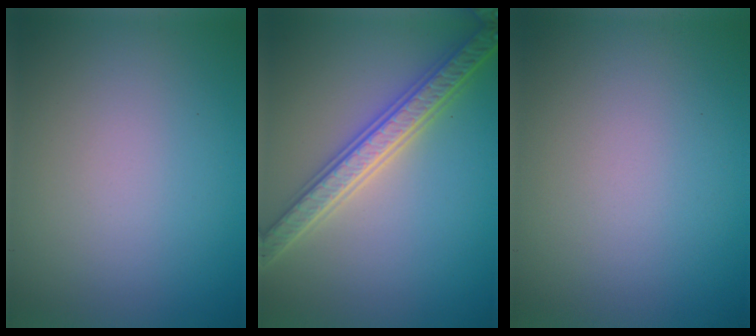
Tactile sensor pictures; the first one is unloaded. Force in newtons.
{"total": 5.6, "press": 5.4, "slide": 1.1}
{"total": 0.0}